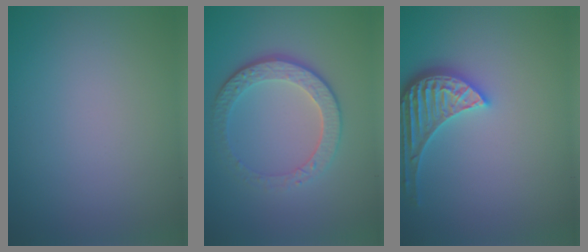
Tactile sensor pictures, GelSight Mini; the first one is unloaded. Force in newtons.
{"total": 4.6, "press": 3.3, "slide": 3.2}
{"total": 3.8, "press": 3.6, "slide": 1.4}